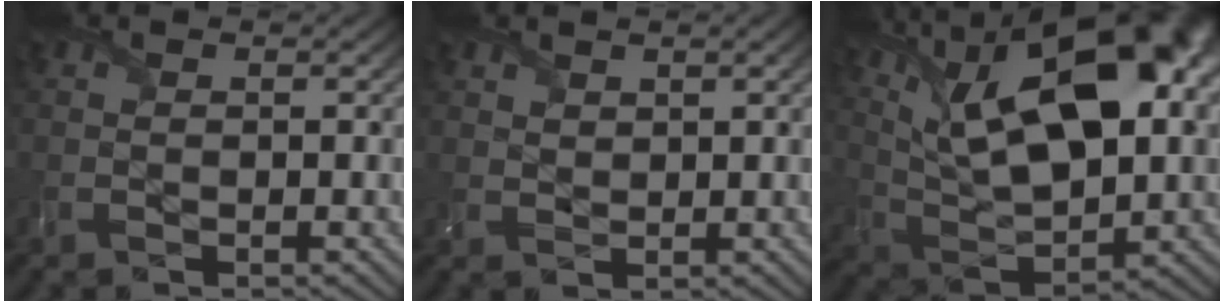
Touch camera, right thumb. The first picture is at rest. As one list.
[{"total": 1.8, "force": [1.4, 1.0, 0.6], "torque": [-0.018, -0.002, 0.033]}, {"total": 20.2, "force": [9.0, 10.0, 15.1], "torque": [-0.276, 0.046, 0.131]}]